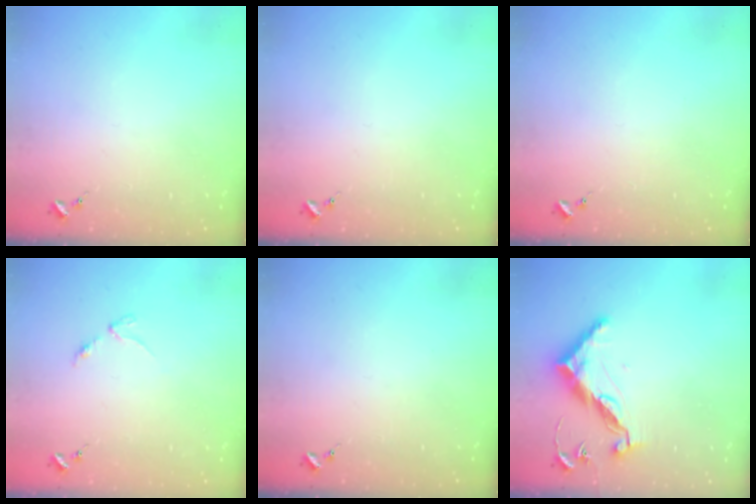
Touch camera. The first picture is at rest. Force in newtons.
{"total": 0.0}
{"total": 0.0}
{"total": 2.9, "press": 2.8, "slide": 0.4}
{"total": 0.0}
{"total": 12.1, "press": 12.0, "slide": 0.4}